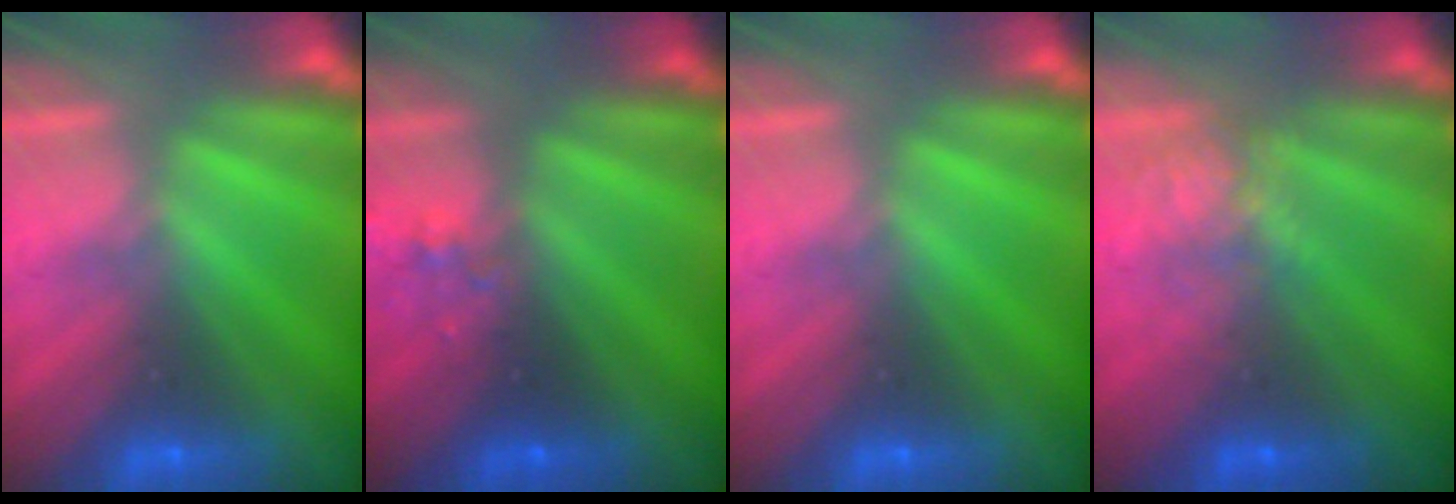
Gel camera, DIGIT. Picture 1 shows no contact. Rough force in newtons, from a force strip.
{"total": 2.3}
{"total": 0.0}
{"total": 3.9}